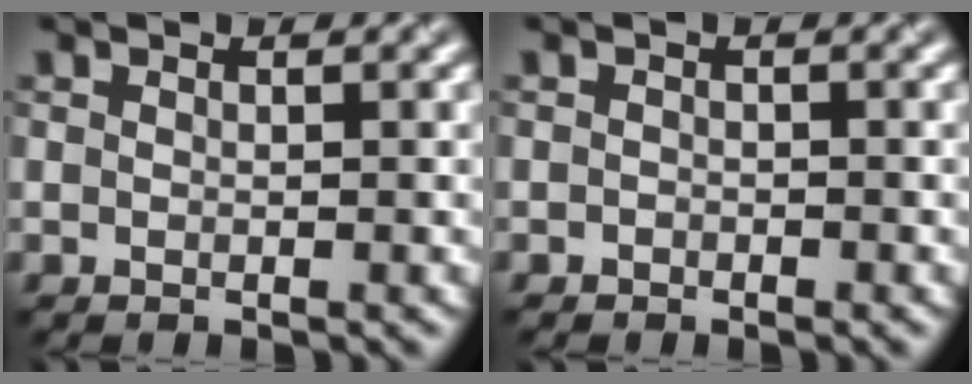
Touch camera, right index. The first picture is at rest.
{"total": 0.5, "force": [-0.5, 0.1, -0.2], "torque": [0.007, -0.003, -0.008]}